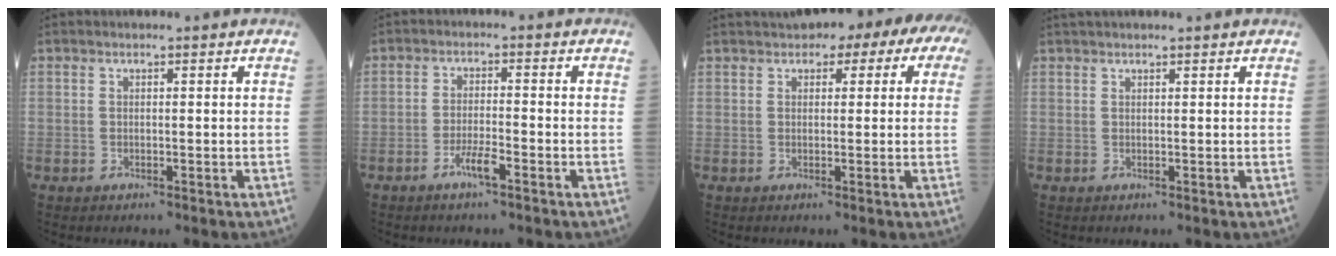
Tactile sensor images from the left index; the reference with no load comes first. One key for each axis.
{"total": 3.2, "fx": -2.1, "fy": 0.1, "fz": 2.4, "tx": -0.048, "ty": -0.002, "tz": -0.042}
{"total": 10.1, "fx": 5.4, "fy": 4.1, "fz": 7.5, "tx": -0.091, "ty": 0.051, "tz": 0.061}
{"total": 3.7, "fx": 3.3, "fy": -0.2, "fz": 1.6, "tx": -0.016, "ty": 0.033, "tz": 0.050}